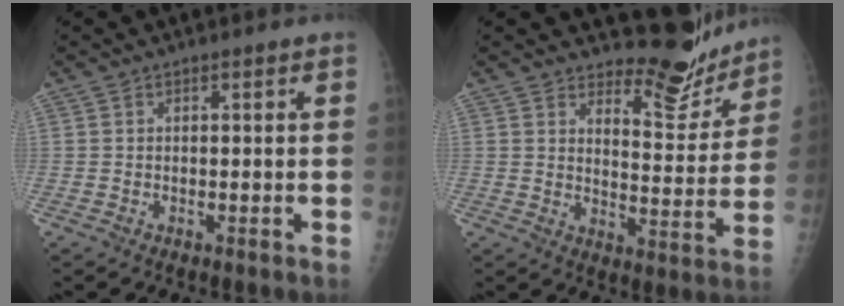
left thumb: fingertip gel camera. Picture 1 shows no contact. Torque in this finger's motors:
{"motor_torque": [-0.20, -0.26, -0.42, -0.45, 0.02]}